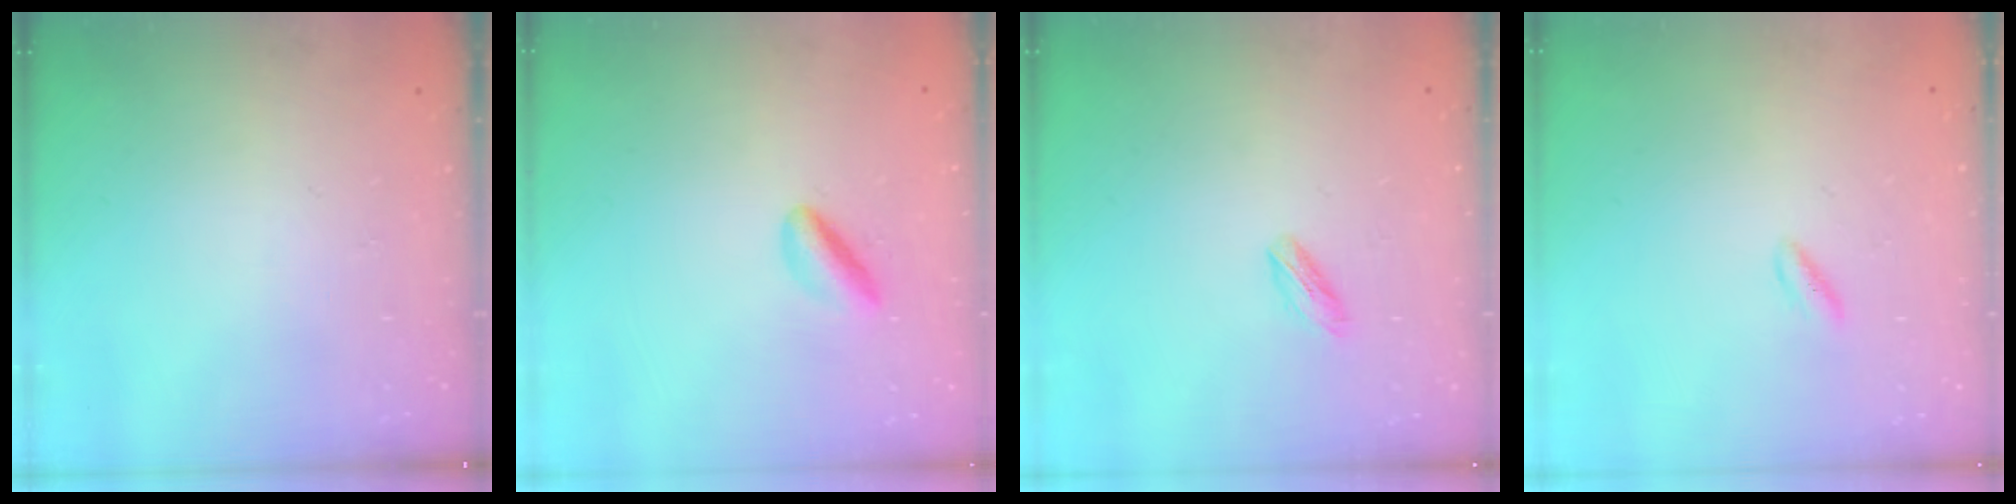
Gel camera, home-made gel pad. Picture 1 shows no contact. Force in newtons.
{"total": 3.2, "press": 3.1, "slide": 0.7}
{"total": 3.6, "press": 3.4, "slide": 1.0}
{"total": 1.6, "press": 1.3, "slide": 0.8}